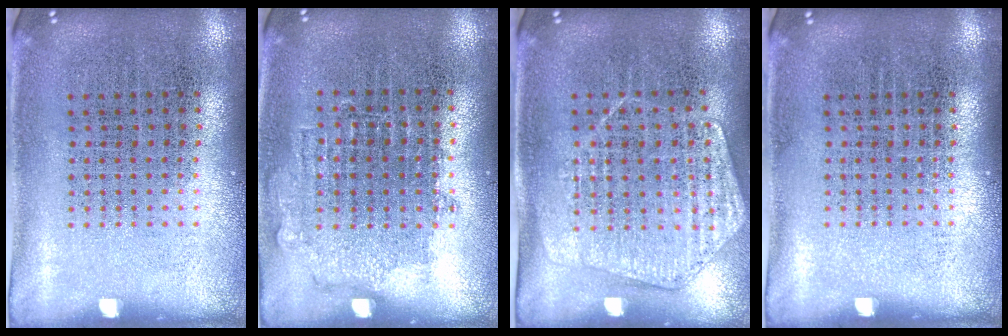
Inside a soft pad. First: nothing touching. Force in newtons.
{"total": 0.7, "press": 0.7, "slide": 0.3}
{"total": 1.4, "press": 1.4, "slide": 0.2}
{"total": 0.0}